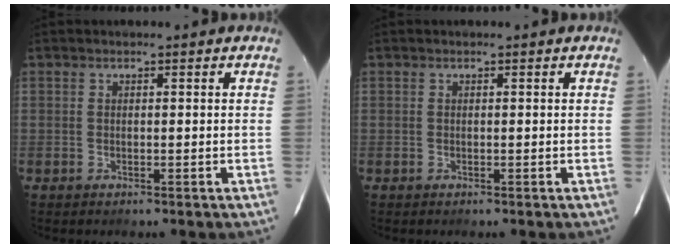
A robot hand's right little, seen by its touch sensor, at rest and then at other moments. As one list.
[{"total": 0.0}]